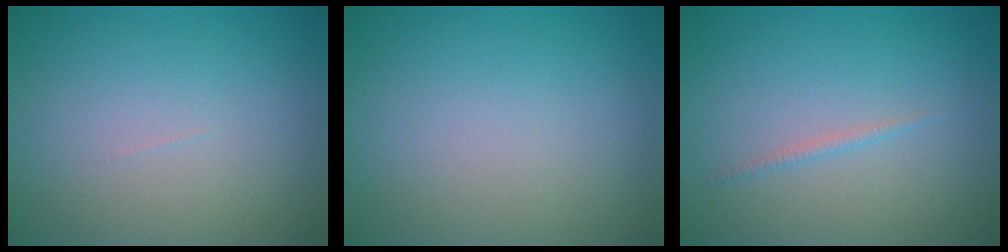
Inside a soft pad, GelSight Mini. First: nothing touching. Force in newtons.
{"total": 0.0}
{"total": 0.6, "press": 0.6, "slide": 0.0}